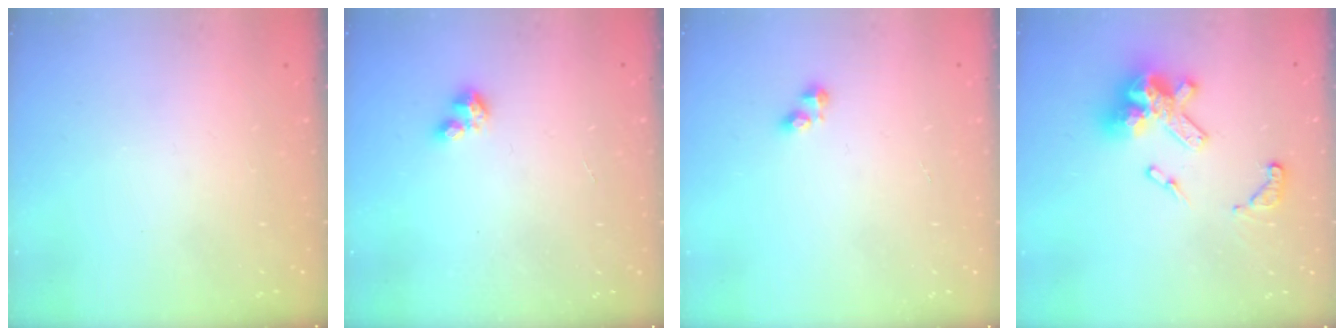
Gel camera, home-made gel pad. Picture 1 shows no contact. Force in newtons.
{"total": 1.8, "press": 1.7, "slide": 0.3}
{"total": 2.9, "press": 2.9, "slide": 0.4}
{"total": 16.9, "press": 16.8, "slide": 1.8}